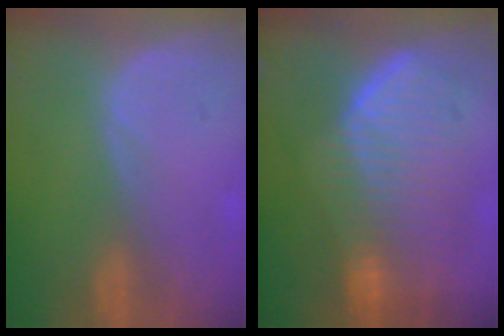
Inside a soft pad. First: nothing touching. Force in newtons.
{"total": 10.5, "press": 9.2, "slide": 5.0}